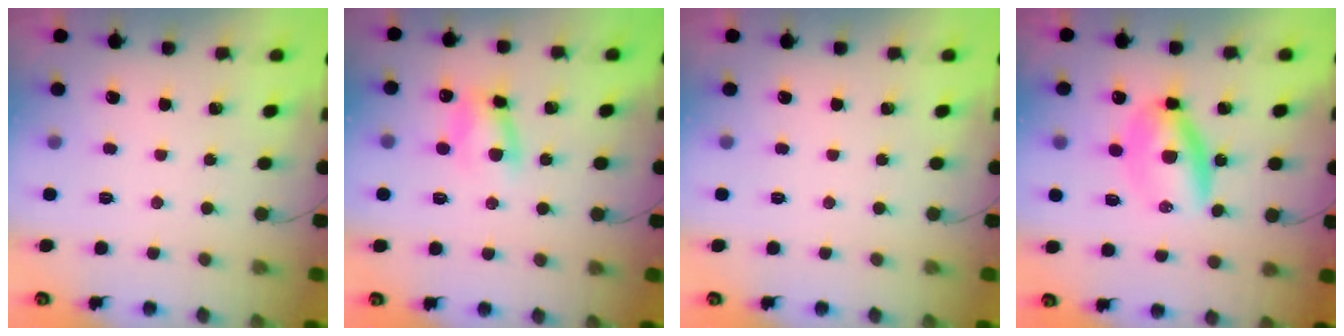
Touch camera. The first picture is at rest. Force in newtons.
{"total": 7.0, "press": 6.9, "slide": 1.2}
{"total": 0.0}
{"total": 7.0, "press": 7.0, "slide": 0.9}